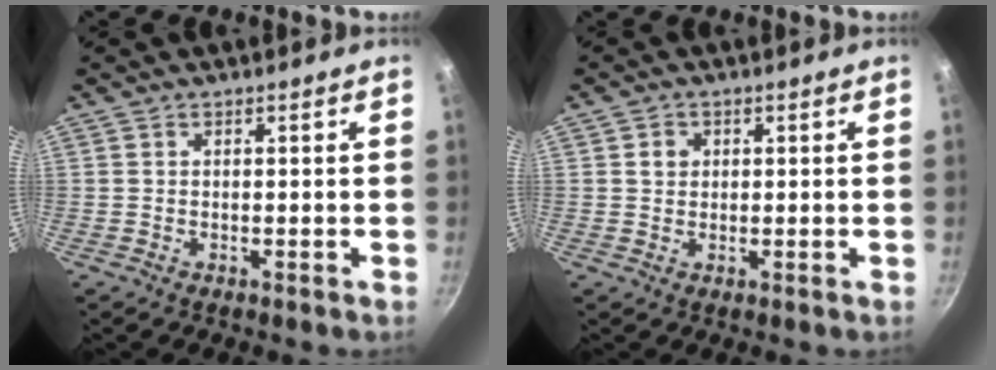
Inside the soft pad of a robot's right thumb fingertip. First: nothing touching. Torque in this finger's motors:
{"motor_torque": [0.21, 0.50, 0.45, 0.19, -0.05]}